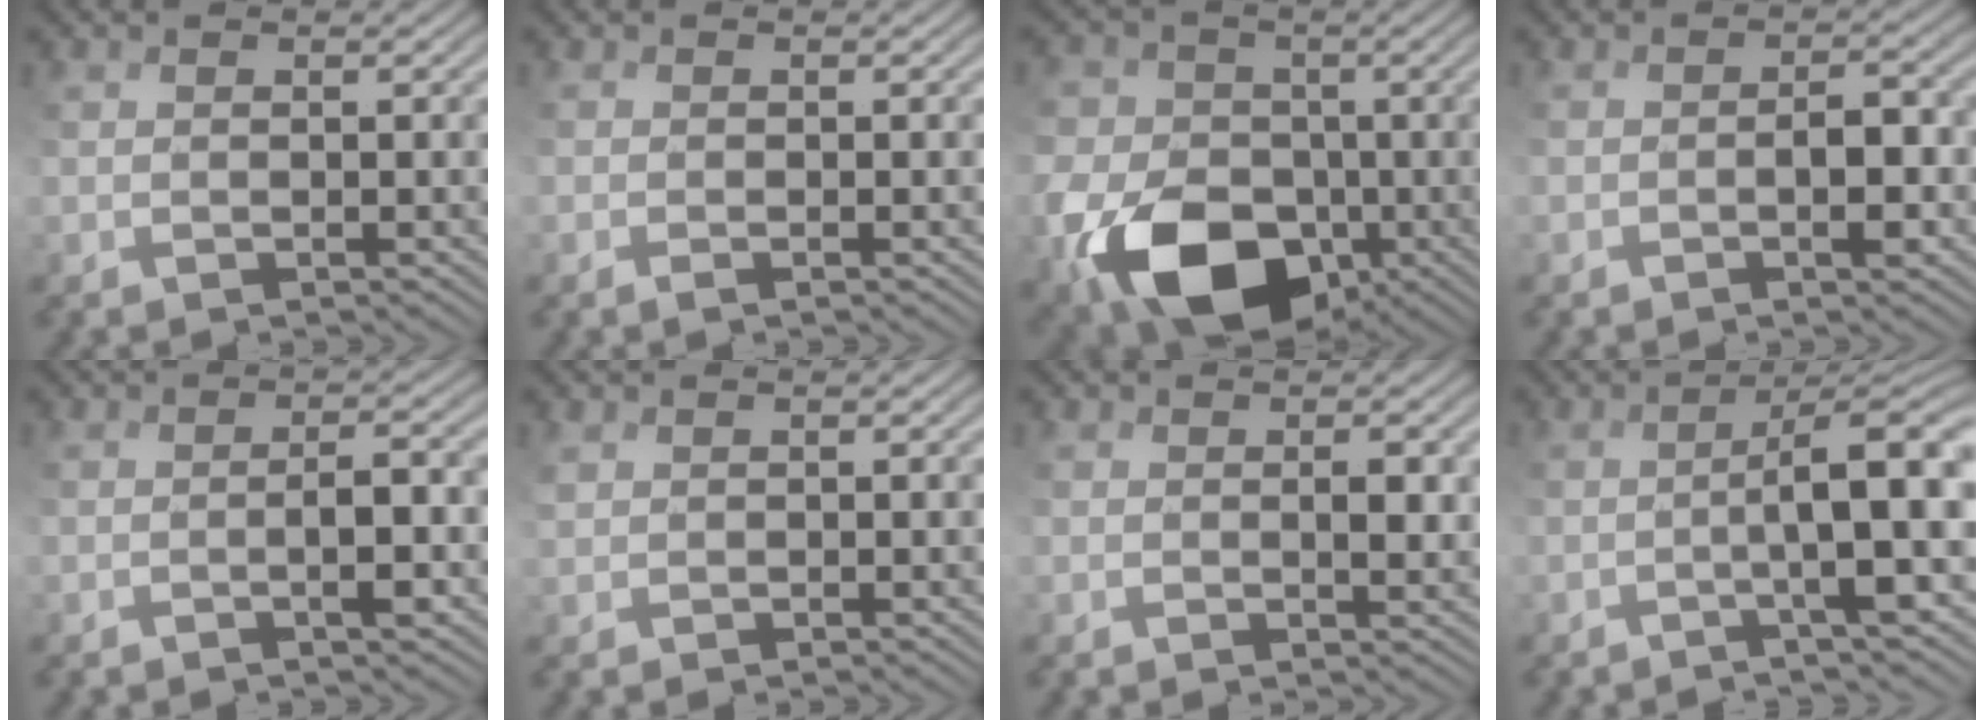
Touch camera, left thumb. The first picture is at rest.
{"total": 0.6, "force": [-0.3, 0.1, 0.5], "torque": [-0.010, 0.002, -0.009]}
{"total": 14.5, "force": [-5.1, 10.1, 9.0], "torque": [-0.201, -0.034, -0.089]}
{"total": 3.6, "force": [-1.3, 1.7, 2.9], "torque": [-0.035, 0.008, -0.014]}
{"total": 3.5, "force": [-1.2, 0.7, 3.2], "torque": [-0.046, 0.007, -0.016]}
{"total": 0.8, "force": [0.6, 0.5, 0.2], "torque": [-0.009, 0.005, 0.012]}
{"total": 2.8, "force": [0.7, 1.3, 2.3], "torque": [-0.043, 0.001, 0.017]}
{"total": 7.7, "force": [-1.6, 0.5, 7.5], "torque": [-0.099, 0.017, -0.030]}